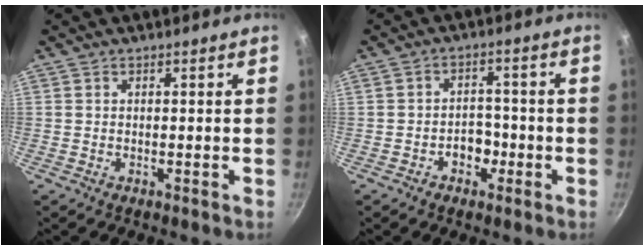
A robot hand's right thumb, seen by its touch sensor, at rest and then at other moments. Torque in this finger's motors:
{"motor_torque": [0.29, 0.03, 0.75, -0.15, 0.00]}